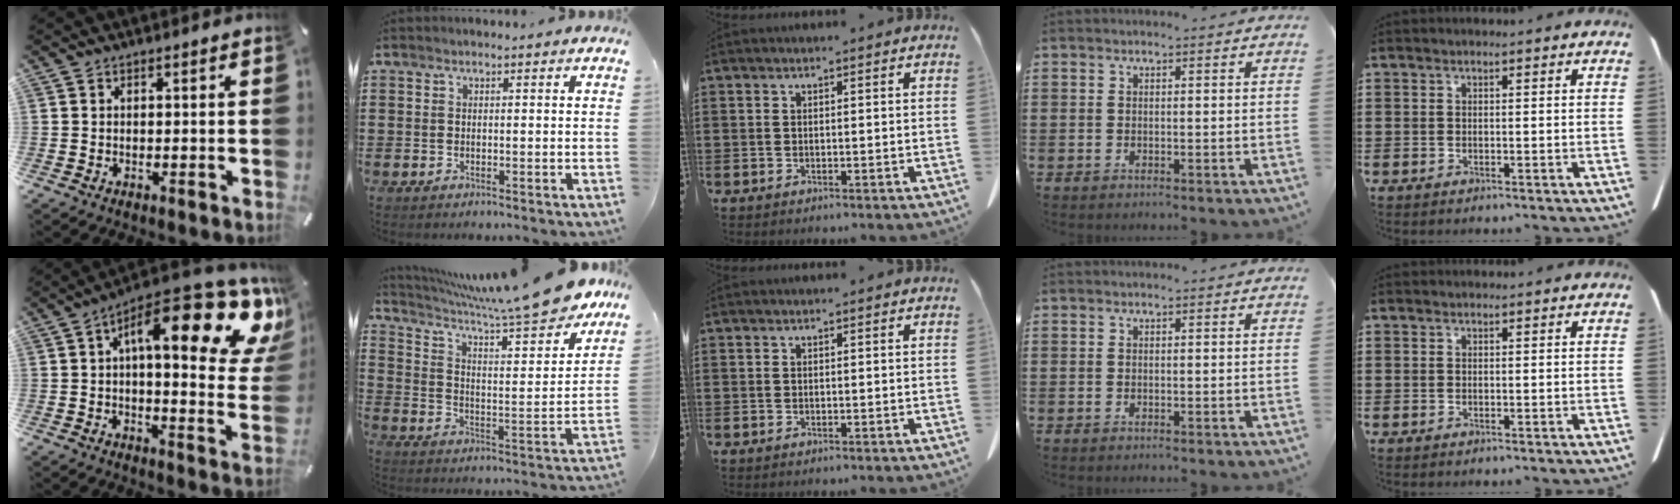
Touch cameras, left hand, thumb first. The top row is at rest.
{"thumb": {"total": 22.1, "force": [10.5, 7.3, 18.0], "torque": [-0.245, -0.077, 0.158]}, "index": {"total": 11.1, "force": [9.8, -0.2, 5.1], "torque": [-0.111, -0.076, 0.159]}}